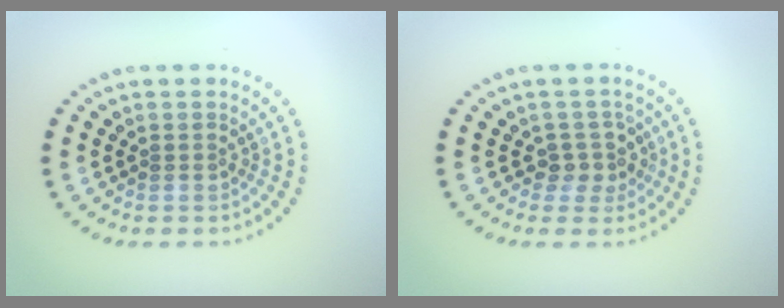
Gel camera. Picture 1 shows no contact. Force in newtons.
{"total": 2.3, "press": 1.9, "slide": 1.4}